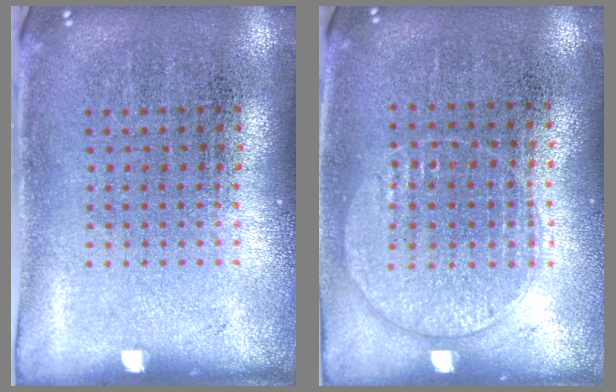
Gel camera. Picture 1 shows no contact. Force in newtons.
{"total": 1.0, "press": 0.9, "slide": 0.4}